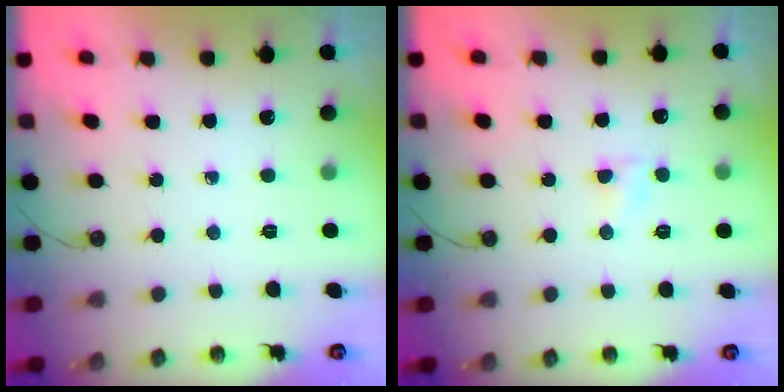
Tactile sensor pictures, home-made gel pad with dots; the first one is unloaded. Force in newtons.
{"total": 3.0, "press": 3.0, "slide": 0.3}